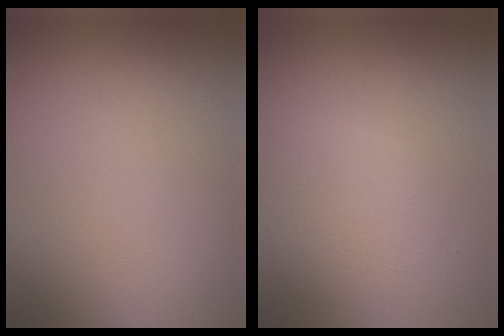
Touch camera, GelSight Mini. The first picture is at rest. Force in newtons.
{"total": 3.0, "press": 3.0, "slide": 0.1}